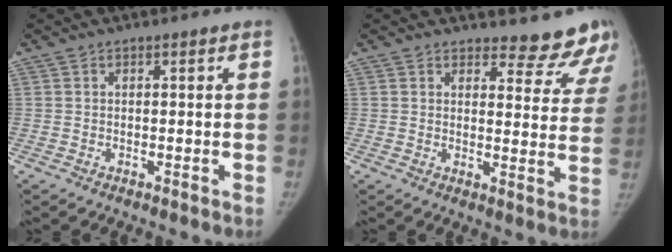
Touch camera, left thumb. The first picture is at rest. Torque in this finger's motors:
{"motor_torque": [0.40, -0.15, 0.48, -0.30, -0.09]}